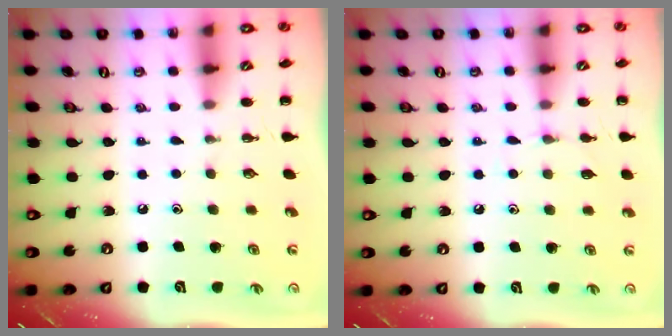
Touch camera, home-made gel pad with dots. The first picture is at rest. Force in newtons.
{"total": 4.6, "press": 4.4, "slide": 1.5}